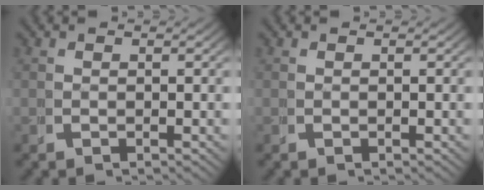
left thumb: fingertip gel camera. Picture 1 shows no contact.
{"total": 0.0}